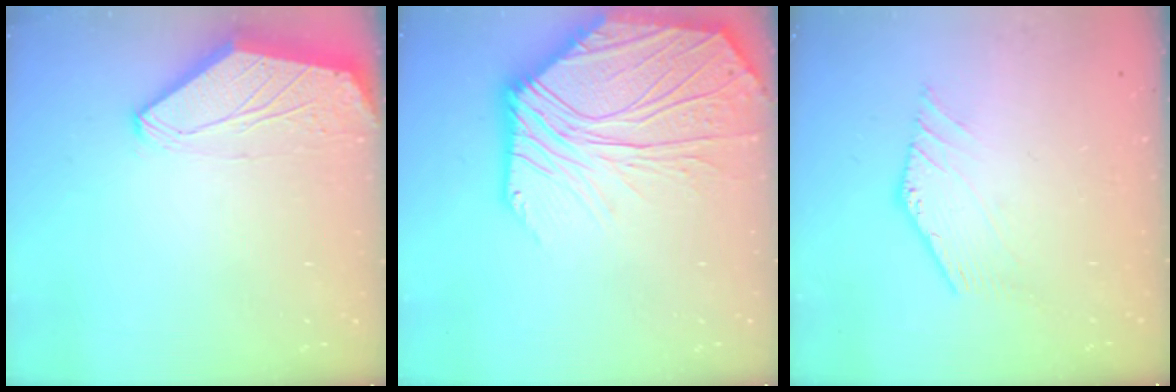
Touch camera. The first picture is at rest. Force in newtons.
{"total": 22.4, "press": 22.2, "slide": 3.3}
{"total": 0.0}